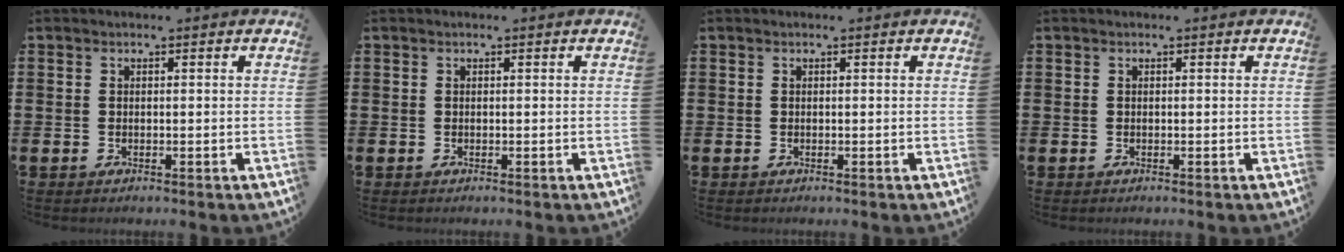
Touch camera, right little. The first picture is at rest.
{"total": 0.0}
{"total": 0.0}
{"total": 0.0}